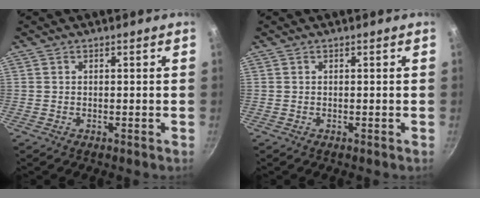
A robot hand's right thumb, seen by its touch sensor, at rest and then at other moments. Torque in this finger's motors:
{"motor_torque": [0.00, 0.00, 0.00, 0.00, 0.00]}